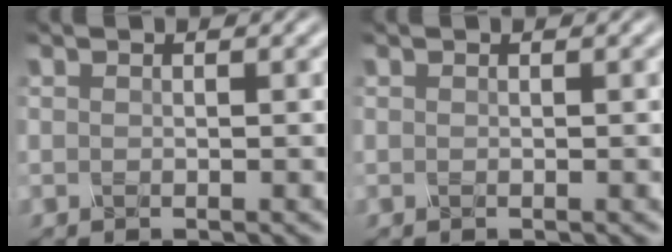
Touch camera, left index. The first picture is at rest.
{"total": 0.0}